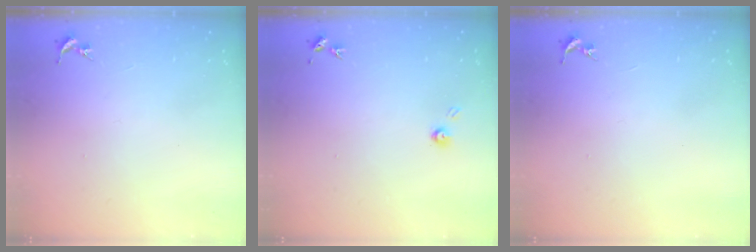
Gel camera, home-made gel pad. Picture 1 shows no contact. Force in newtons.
{"total": 3.5, "press": 3.5, "slide": 0.4}
{"total": 0.0}